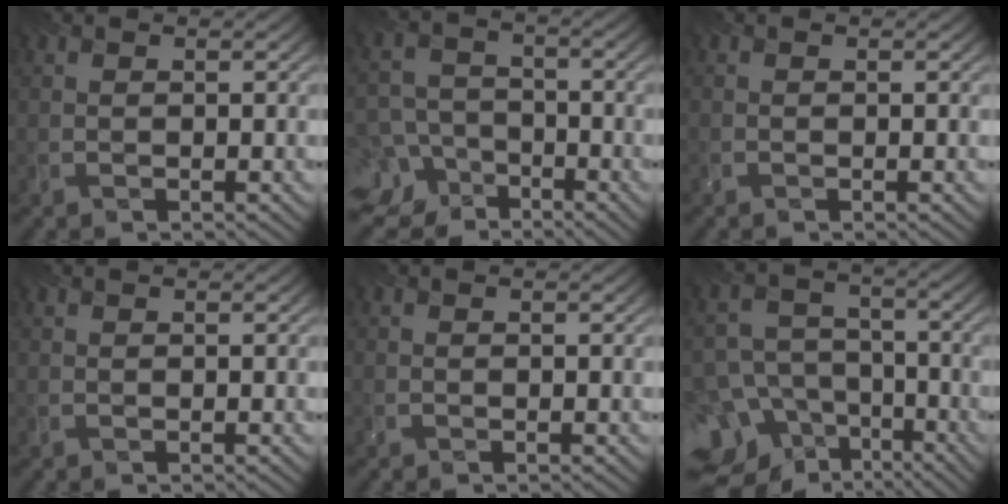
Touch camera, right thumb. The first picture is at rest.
{"total": 9.8, "force": [-6.1, 7.0, 3.2], "torque": [-0.079, -0.035, -0.111]}
{"total": 0.0}
{"total": 0.0}
{"total": 0.0}
{"total": 16.7, "force": [-9.7, 12.2, 5.9], "torque": [-0.168, -0.054, -0.150]}